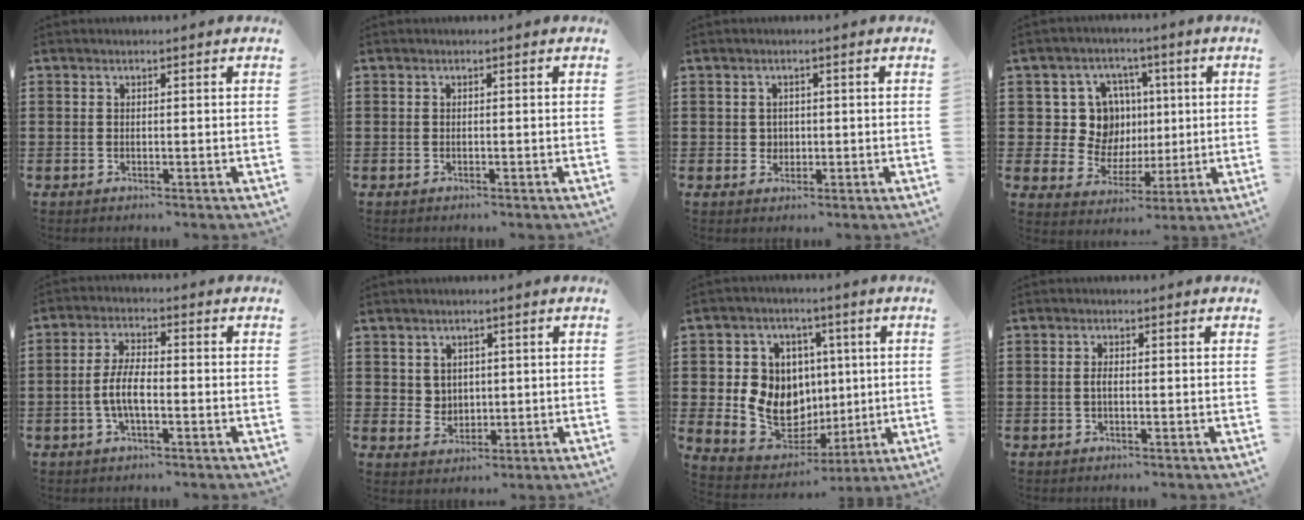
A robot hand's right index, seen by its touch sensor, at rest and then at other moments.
{"total": 0.0}
{"total": 1.6, "force": [0.1, 1.6, 0.4], "torque": [-0.013, 0.008, 0.000]}
{"total": 10.1, "force": [1.7, 9.2, 3.7], "torque": [-0.081, 0.006, 0.039]}
{"total": 5.3, "force": [-1.3, 1.9, 4.8], "torque": [-0.110, -0.002, -0.032]}
{"total": 2.9, "force": [1.5, 2.4, 0.4], "torque": [-0.019, 0.010, 0.028]}
{"total": 10.8, "force": [0.3, 9.8, 4.6], "torque": [-0.132, -0.005, 0.014]}
{"total": 1.3, "force": [-0.3, 0.4, 1.2], "torque": [-0.031, -0.004, -0.008]}